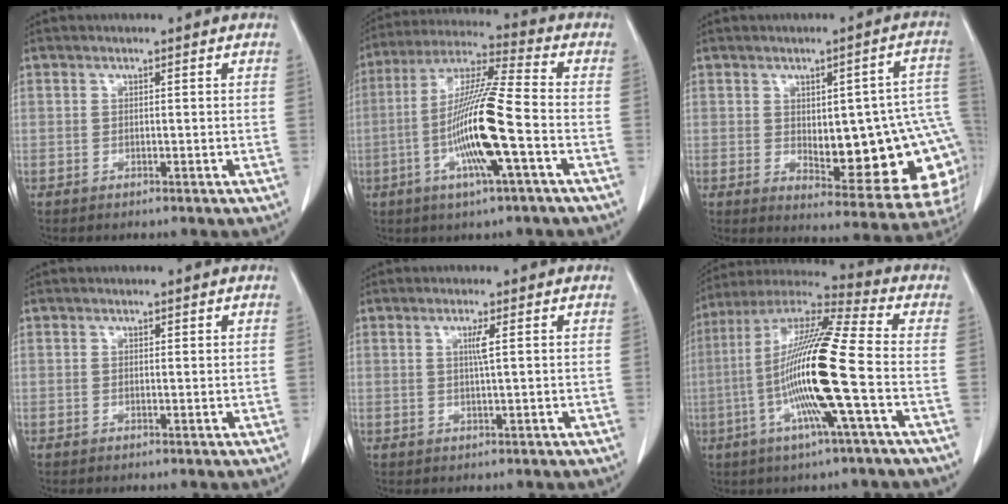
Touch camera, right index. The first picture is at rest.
{"total": 14.5, "force": [-3.8, 0.1, 14.0], "torque": [-0.279, -0.004, -0.076]}
{"total": 19.6, "force": [-1.8, 6.9, 18.3], "torque": [-0.157, 0.028, 0.008]}
{"total": 0.0}
{"total": 2.0, "force": [0.5, -0.4, 1.9], "torque": [-0.038, -0.002, 0.010]}
{"total": 17.7, "force": [-3.6, -0.3, 17.3], "torque": [-0.344, -0.004, -0.080]}